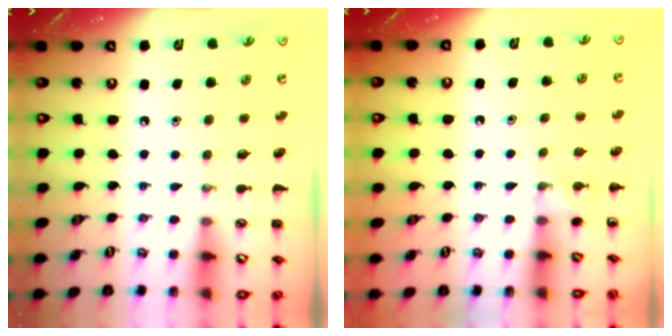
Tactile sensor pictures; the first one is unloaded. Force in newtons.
{"total": 4.6, "press": 4.3, "slide": 1.8}